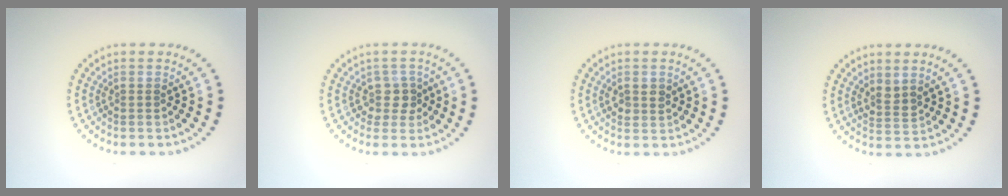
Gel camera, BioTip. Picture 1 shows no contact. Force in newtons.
{"total": 2.2, "press": 1.7, "slide": 1.3}
{"total": 1.5, "press": 1.5, "slide": 0.4}
{"total": 1.6, "press": 1.3, "slide": 1.0}